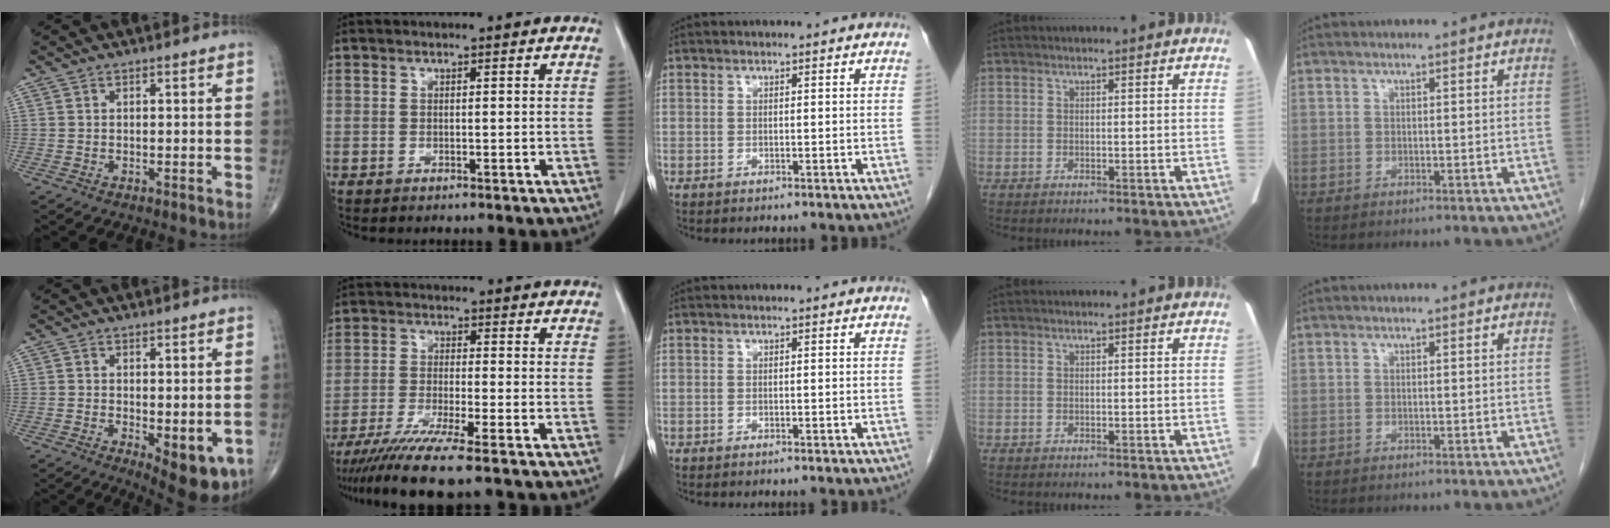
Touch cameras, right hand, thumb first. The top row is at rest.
{"thumb": {"total": 10.0, "force": [-3.1, 4.3, 8.4], "torque": [-0.098, -0.014, -0.035]}, "index": {"total": 9.9, "force": [-7.5, -0.7, 6.4], "torque": [-0.105, -0.028, -0.123]}}